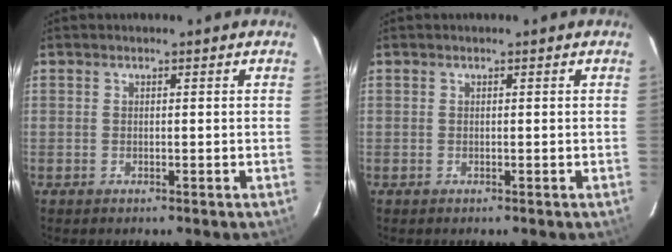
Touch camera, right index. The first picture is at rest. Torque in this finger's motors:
{"motor_torque": [-0.03, 0.00, 0.01, 0.00]}